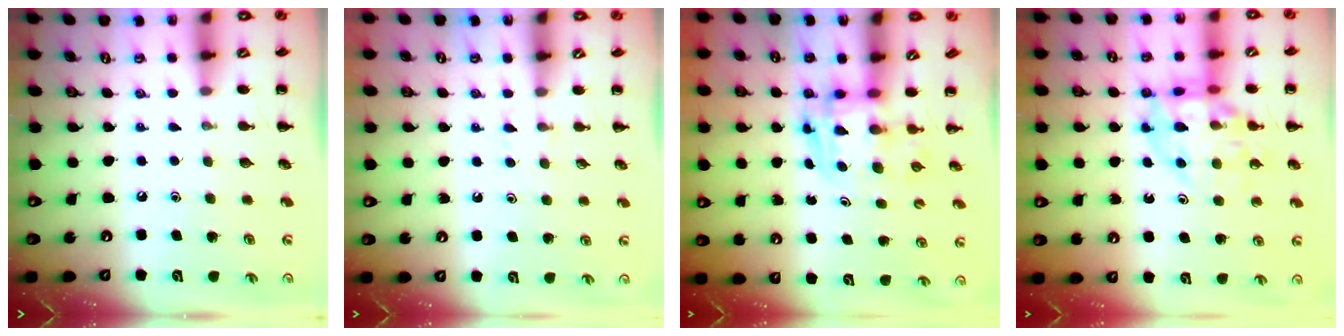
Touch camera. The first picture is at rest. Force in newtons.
{"total": 2.1, "press": 1.8, "slide": 0.9}
{"total": 3.6, "press": 3.5, "slide": 0.6}
{"total": 13.7, "press": 13.4, "slide": 2.9}